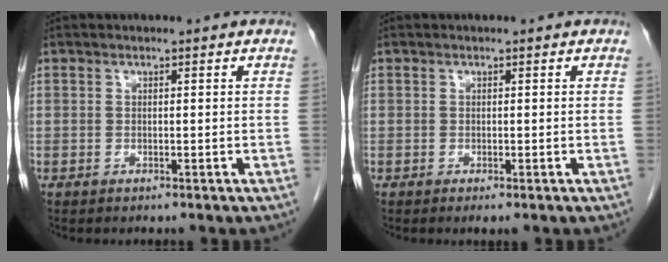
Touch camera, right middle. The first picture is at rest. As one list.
[{"total": 0.9, "force": [-0.5, 0.2, 0.7], "torque": [-0.009, -0.003, -0.006]}]